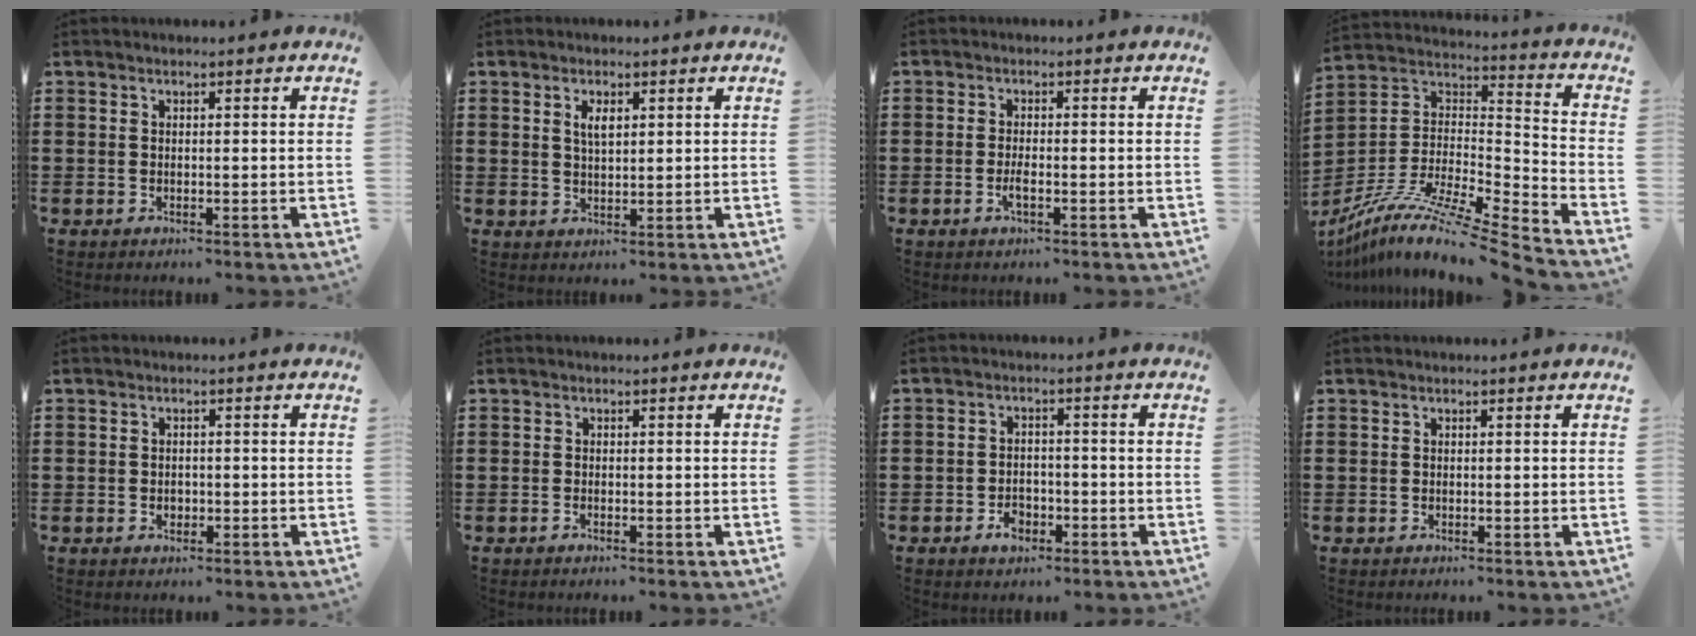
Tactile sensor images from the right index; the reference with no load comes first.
{"total": 2.5, "force": [1.0, 1.0, 2.1], "torque": [-0.044, 0.004, 0.017]}
{"total": 1.9, "force": [-0.8, 0.3, 1.7], "torque": [-0.037, -0.003, -0.017]}
{"total": 11.2, "force": [-8.7, 0.5, 7.0], "torque": [-0.133, -0.006, -0.169]}
{"total": 1.1, "force": [-0.2, 0.9, 0.6], "torque": [-0.012, 0.004, -0.006]}
{"total": 0.6, "force": [-0.6, -0.1, 0.2], "torque": [-0.005, -0.004, -0.011]}
{"total": 3.2, "force": [-1.7, 2.1, 1.7], "torque": [-0.031, 0.002, -0.033]}
{"total": 0.0}